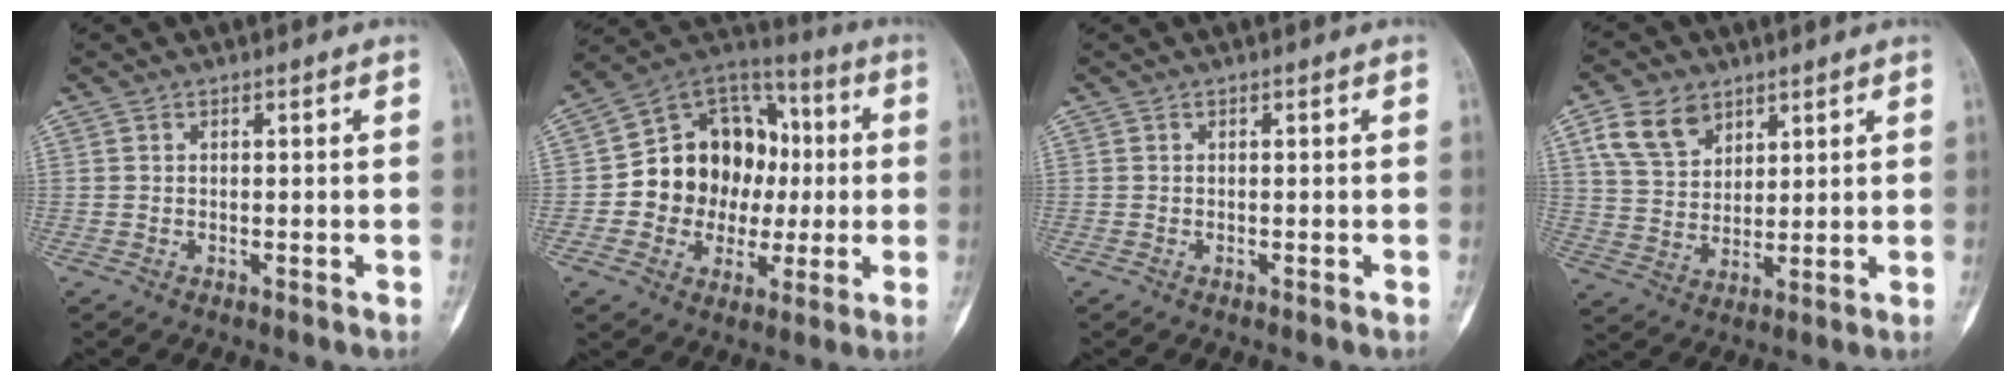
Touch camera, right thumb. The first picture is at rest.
{"total": 18.2, "force": [-0.2, 15.0, 10.4], "torque": [-0.104, 0.037, 0.000]}
{"total": 0.0}
{"total": 9.3, "force": [5.1, 6.3, 4.6], "torque": [-0.071, -0.018, 0.104]}